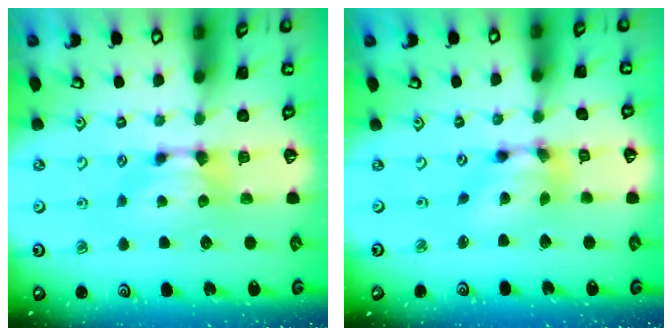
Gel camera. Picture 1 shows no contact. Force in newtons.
{"total": 5.9, "press": 5.6, "slide": 2.0}